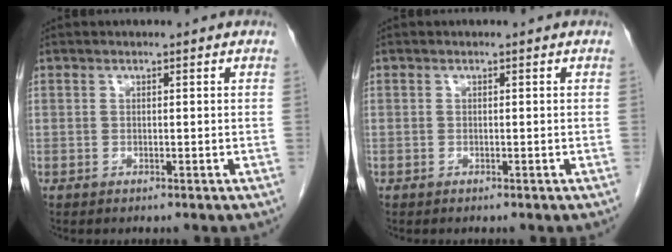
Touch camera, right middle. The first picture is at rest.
{"total": 0.0}